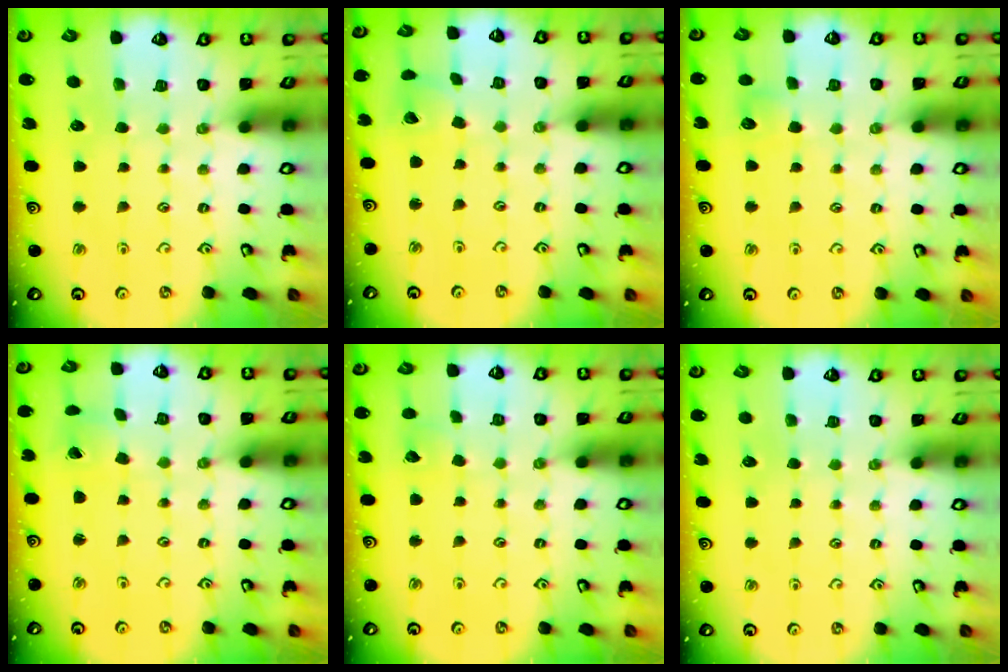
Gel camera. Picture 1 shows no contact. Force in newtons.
{"total": 3.7, "press": 3.7, "slide": 0.5}
{"total": 3.7, "press": 3.7, "slide": 0.4}
{"total": 1.2, "press": 1.2, "slide": 0.1}
{"total": 2.8, "press": 2.7, "slide": 0.3}
{"total": 0.0}